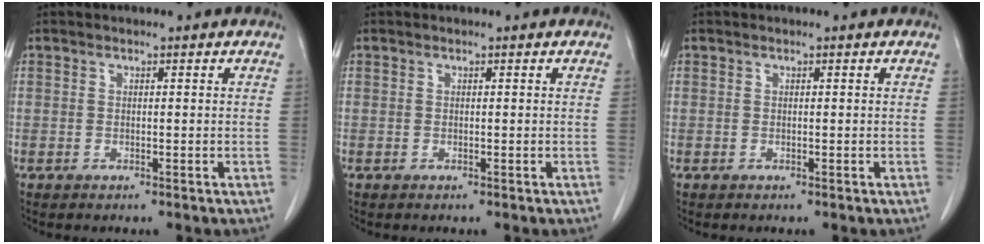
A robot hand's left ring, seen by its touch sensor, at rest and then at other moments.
{"total": 0.0}
{"total": 0.0}